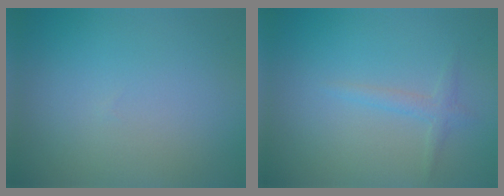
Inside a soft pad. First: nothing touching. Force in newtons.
{"total": 1.3, "press": 1.3, "slide": 0.0}